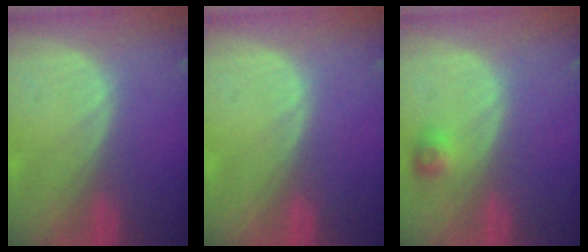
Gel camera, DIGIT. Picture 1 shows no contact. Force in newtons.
{"total": 0.0}
{"total": 2.3, "press": 2.2, "slide": 0.7}